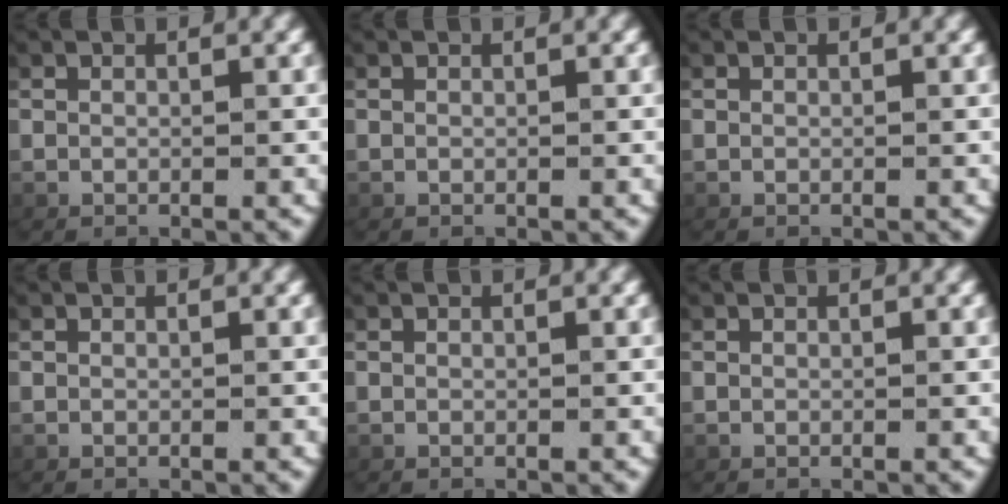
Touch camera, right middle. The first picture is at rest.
{"total": 0.0}
{"total": 0.0}
{"total": 0.0}
{"total": 0.0}
{"total": 0.0}